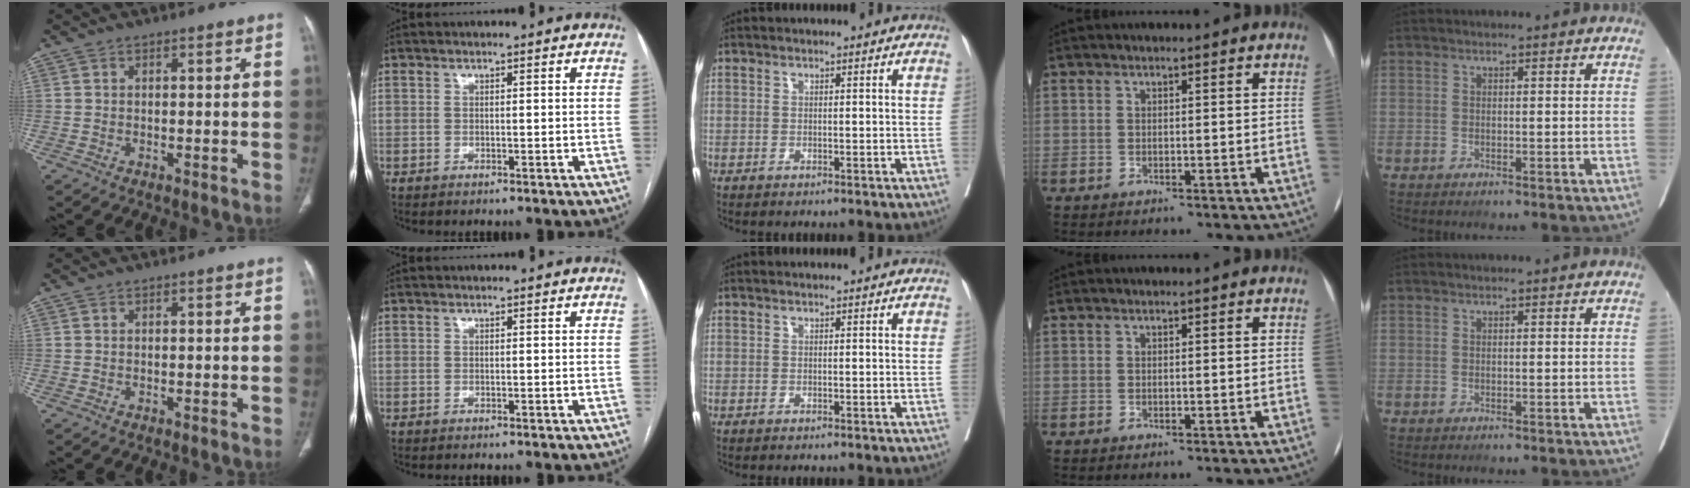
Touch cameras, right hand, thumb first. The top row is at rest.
{}